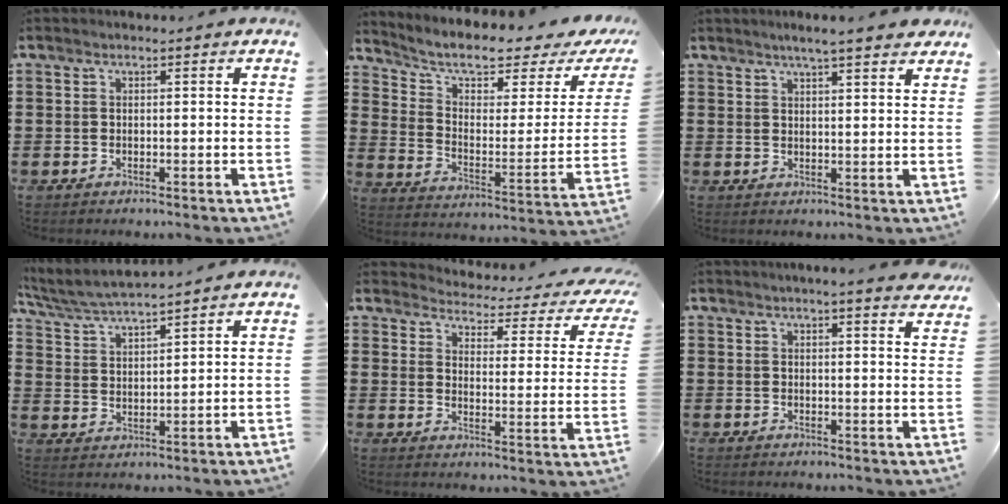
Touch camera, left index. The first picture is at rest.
{"total": 5.6, "force": [4.0, 1.9, 3.3], "torque": [-0.080, -0.031, 0.064]}
{"total": 3.9, "force": [3.4, -0.3, 1.9], "torque": [-0.045, -0.005, 0.059]}
{"total": 4.7, "force": [4.5, -0.3, 1.3], "torque": [-0.043, -0.024, 0.078]}
{"total": 3.1, "force": [3.0, 0.2, 0.7], "torque": [-0.028, -0.033, 0.042]}
{"total": 2.7, "force": [2.5, -0.5, 0.9], "torque": [-0.016, -0.010, 0.045]}